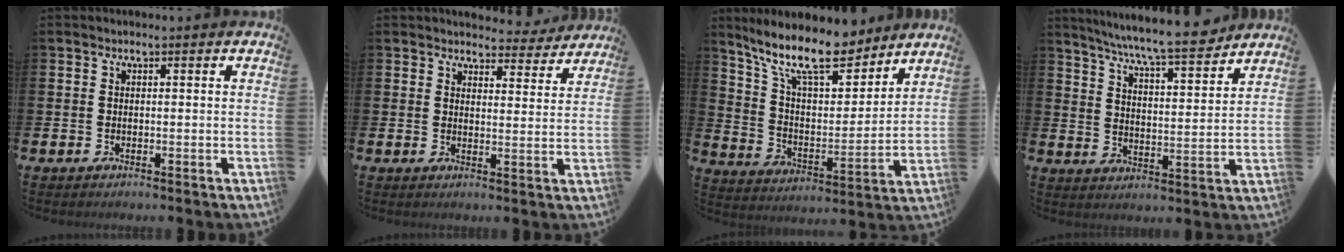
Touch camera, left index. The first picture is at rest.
{"total": 4.1, "force": [3.9, 1.2, 0.3], "torque": [-0.001, -0.029, 0.066]}
{"total": 13.0, "force": [10.6, 4.1, 6.4], "torque": [-0.146, -0.059, 0.186]}
{"total": 8.5, "force": [7.9, 0.3, 3.2], "torque": [-0.084, -0.049, 0.136]}